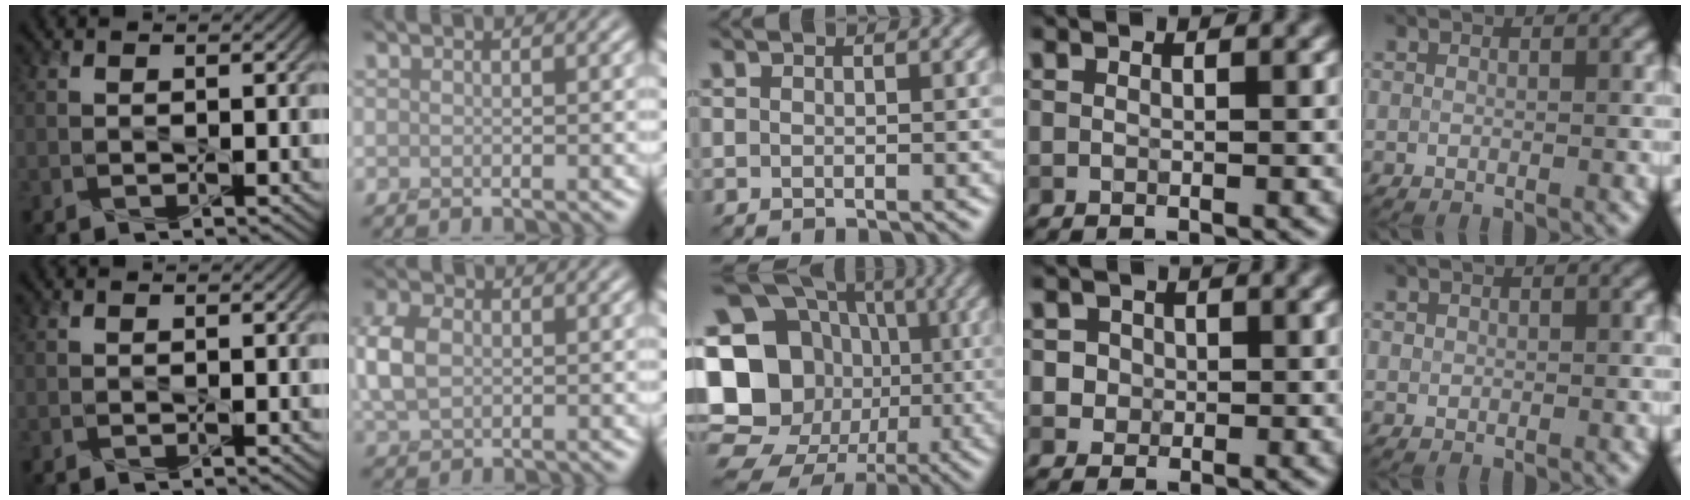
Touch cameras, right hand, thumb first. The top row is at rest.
{"index": {"total": 3.9, "force": [0.0, 2.7, 2.8], "torque": [-0.075, 0.006, -0.002]}, "middle": {"total": 23.1, "force": [-2.1, 20.7, 10.2], "torque": [-0.212, 0.027, -0.077]}, "ring": {"total": 2.0, "force": [0.5, 1.9, 0.4], "torque": [0.012, 0.004, 0.014]}, "little": {"total": 0.5, "force": [0.2, 0.5, 0.1], "torque": [0.004, -0.002, 0.003]}}